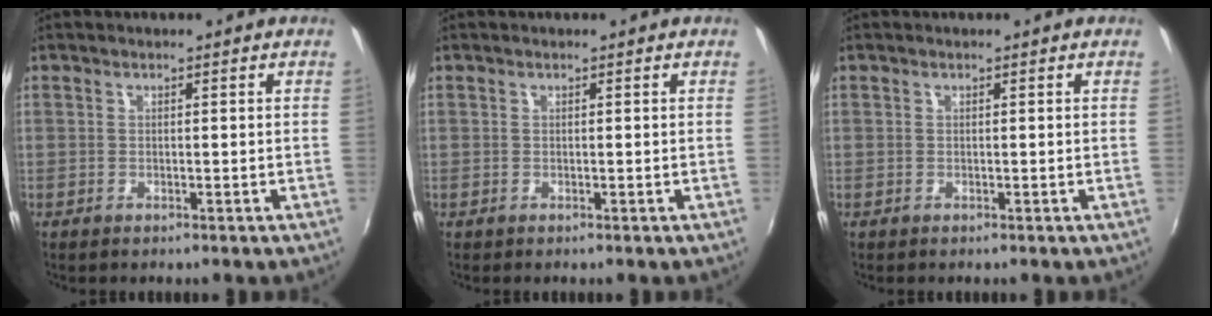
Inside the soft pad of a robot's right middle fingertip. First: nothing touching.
{"total": 0.0}
{"total": 0.0}